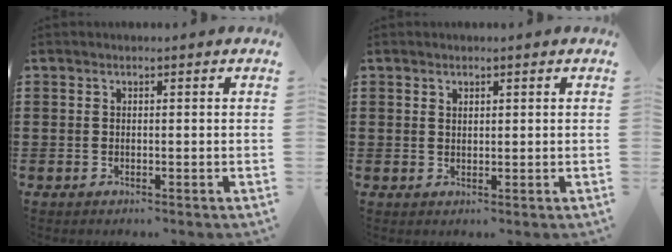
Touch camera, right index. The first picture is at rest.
{"total": 1.1, "force": [1.1, 0.2, 0.1], "torque": [-0.002, 0.002, 0.021]}